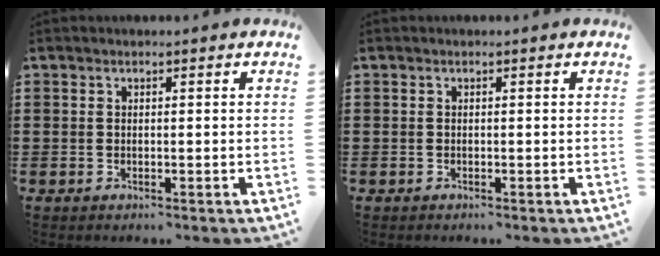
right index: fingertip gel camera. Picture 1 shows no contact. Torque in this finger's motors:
{"motor_torque": [-0.01, -0.01, -0.01, -0.02]}